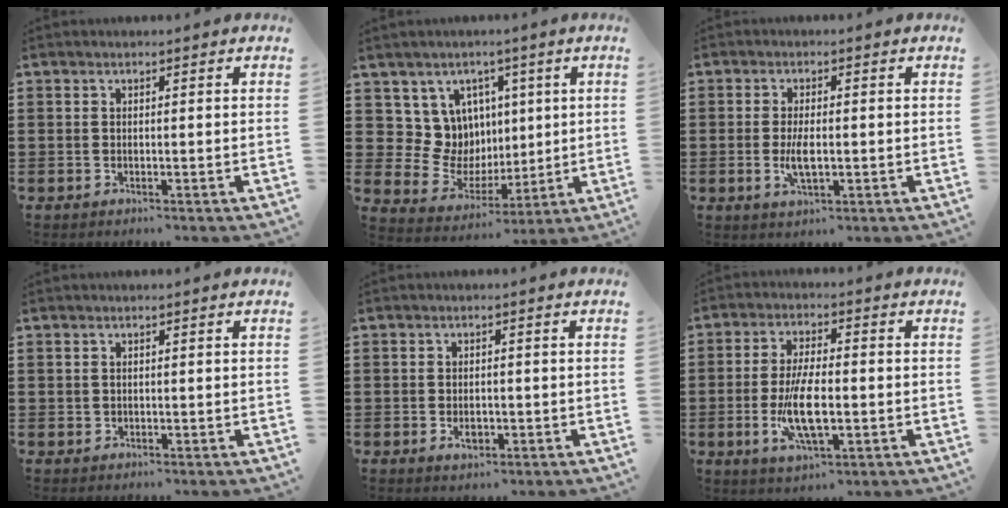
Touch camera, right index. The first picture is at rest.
{"total": 8.6, "force": [2.6, 8.1, 1.5], "torque": [-0.063, -0.027, 0.058]}
{"total": 4.2, "force": [-0.5, 1.6, 3.8], "torque": [-0.081, -0.004, -0.013]}
{"total": 0.5, "force": [0.2, 0.5, 0.1], "torque": [-0.002, 0.003, 0.005]}
{"total": 2.0, "force": [-0.5, 1.1, 1.6], "torque": [-0.030, 0.001, -0.010]}
{"total": 9.2, "force": [-1.7, 3.3, 8.4], "torque": [-0.180, -0.015, -0.033]}